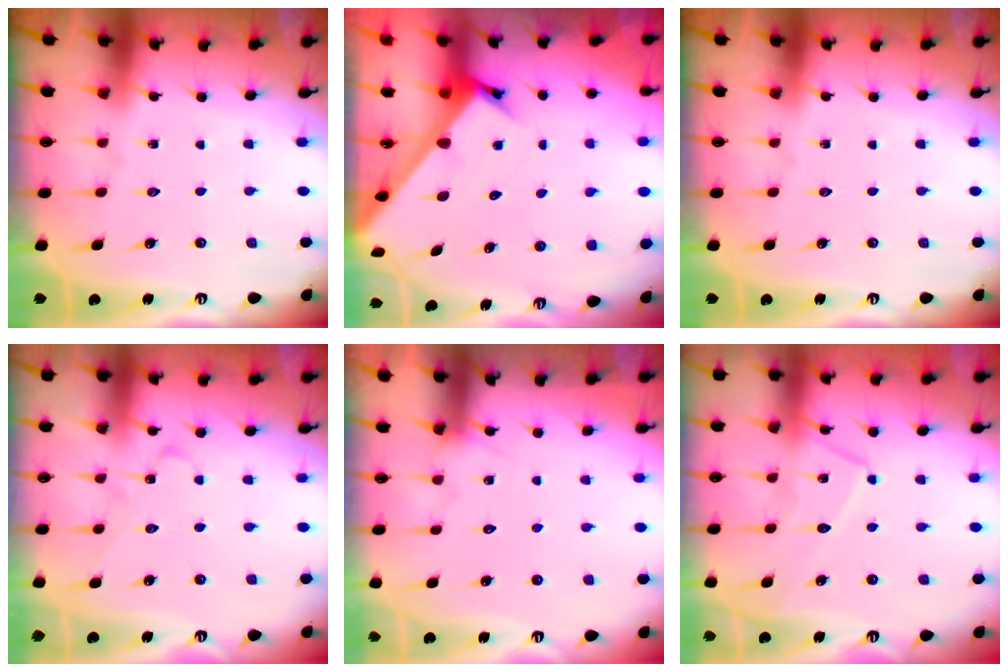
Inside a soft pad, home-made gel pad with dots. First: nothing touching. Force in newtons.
{"total": 3.5, "press": 3.5, "slide": 0.1}
{"total": 0.0}
{"total": 5.0, "press": 5.0, "slide": 0.4}
{"total": 4.7, "press": 4.7, "slide": 0.4}
{"total": 10.4, "press": 10.4, "slide": 0.7}